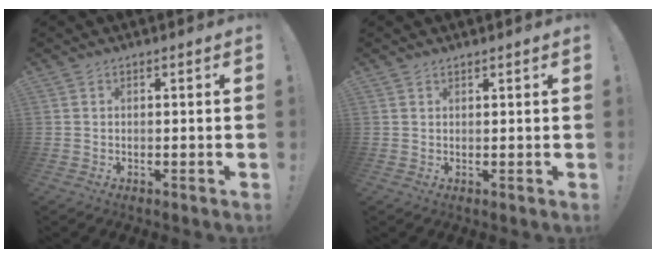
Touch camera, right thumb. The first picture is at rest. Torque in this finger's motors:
{"motor_torque": [-0.36, 0.09, -0.10, 0.24, -0.01]}